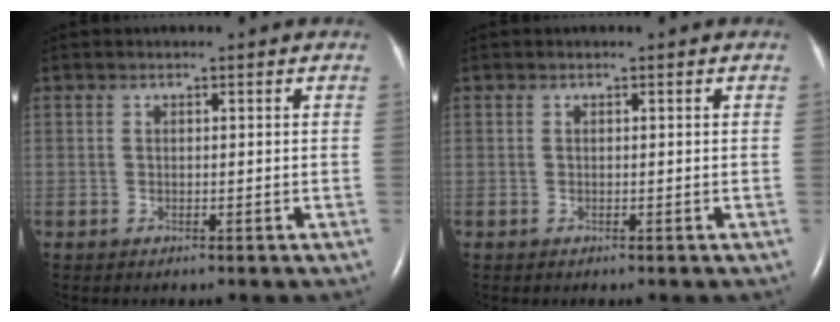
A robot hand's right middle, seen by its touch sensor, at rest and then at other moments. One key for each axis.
{"total": 0.0}